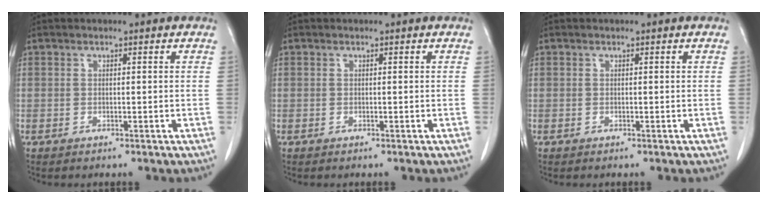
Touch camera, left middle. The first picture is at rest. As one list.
[{"total": 0.0}, {"total": 0.0}]